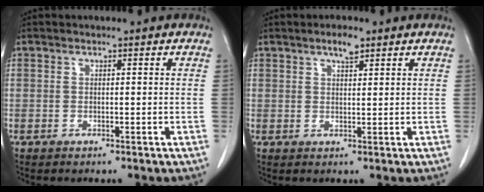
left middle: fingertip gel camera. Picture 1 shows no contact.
{"total": 2.7, "force": [1.9, 0.6, 1.8], "torque": [-0.034, 0.001, 0.031]}